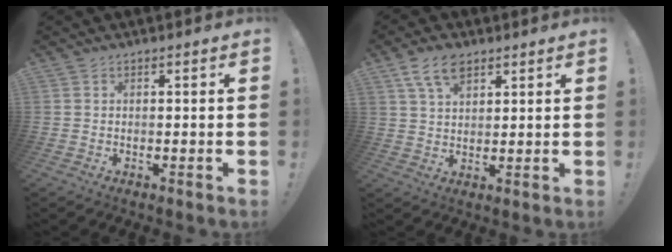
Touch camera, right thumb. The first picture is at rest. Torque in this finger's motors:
{"motor_torque": [0.27, 2.21, 0.02, 0.30, 0.04]}